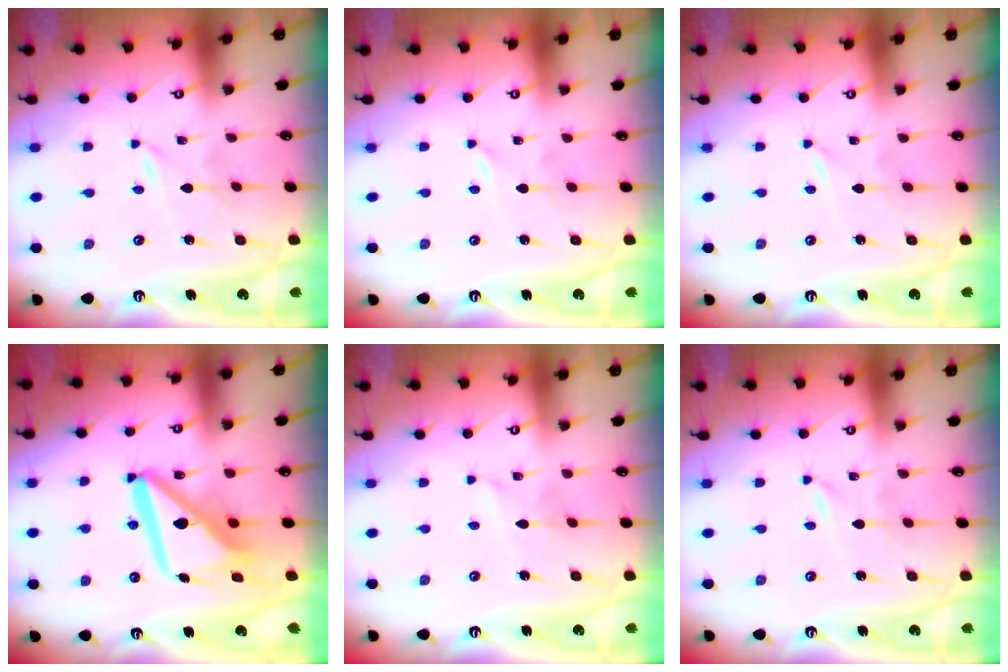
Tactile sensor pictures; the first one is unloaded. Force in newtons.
{"total": 0.0}
{"total": 0.0}
{"total": 14.6, "press": 14.5, "slide": 1.9}
{"total": 1.6, "press": 1.6, "slide": 0.2}
{"total": 0.0}